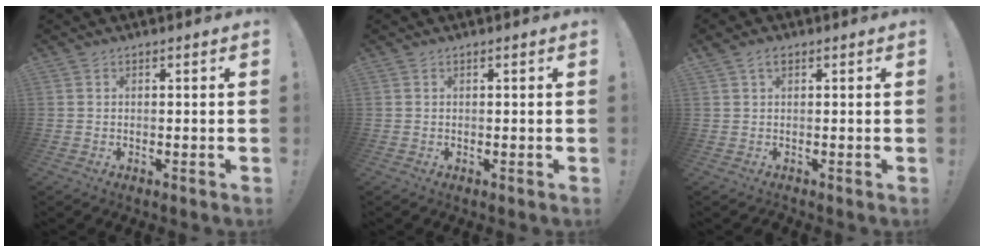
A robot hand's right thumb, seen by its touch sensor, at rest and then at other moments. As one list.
[{"total": 0.0}, {"total": 2.5, "force": [1.0, 1.7, 1.5], "torque": [-0.025, 0.000, 0.017]}]